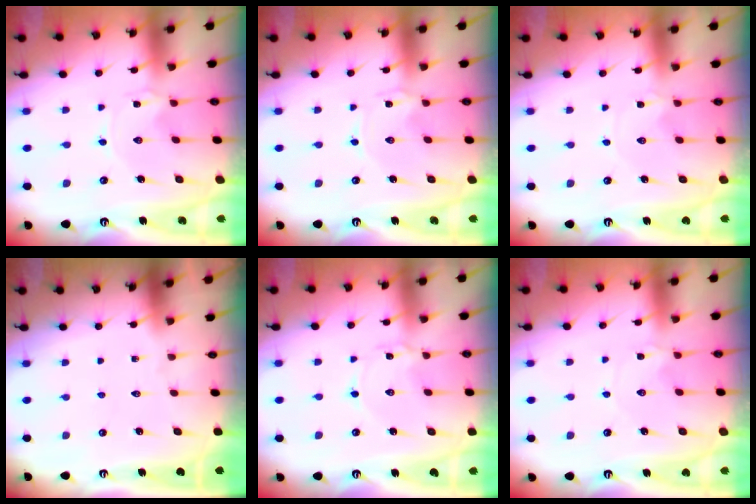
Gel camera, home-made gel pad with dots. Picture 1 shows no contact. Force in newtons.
{"total": 0.0}
{"total": 0.0}
{"total": 0.0}
{"total": 1.9, "press": 1.8, "slide": 0.3}
{"total": 0.9, "press": 0.9, "slide": 0.1}